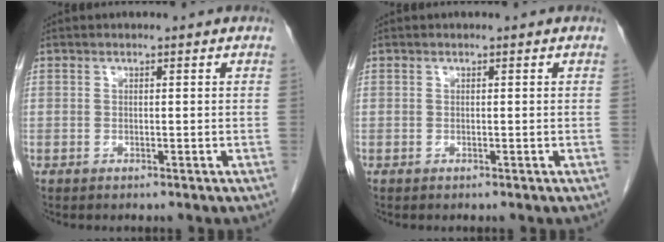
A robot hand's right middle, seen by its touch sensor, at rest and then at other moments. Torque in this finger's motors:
{"motor_torque": [-0.07, -0.03, 0.00, -0.01]}